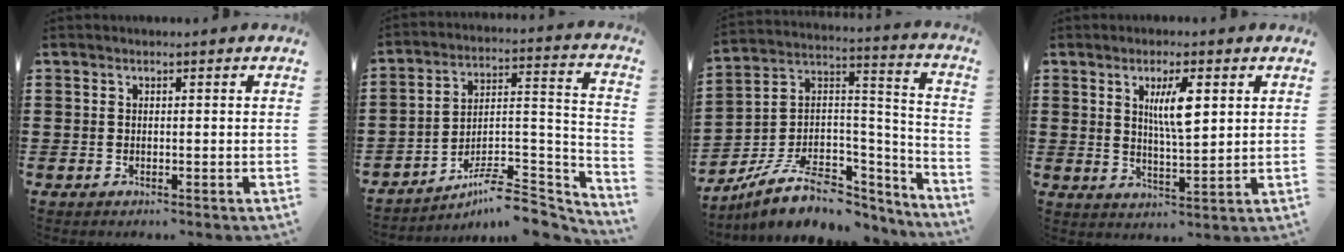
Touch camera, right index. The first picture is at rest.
{"total": 8.0, "force": [-6.6, 1.6, 4.3], "torque": [-0.061, 0.002, -0.124]}
{"total": 9.5, "force": [-5.9, 5.1, 5.4], "torque": [-0.115, 0.006, -0.107]}
{"total": 5.8, "force": [1.9, 1.1, 5.4], "torque": [-0.101, 0.001, 0.029]}